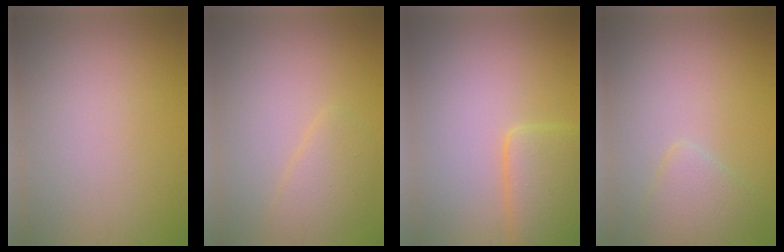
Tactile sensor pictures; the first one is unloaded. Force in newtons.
{"total": 2.5, "press": 2.5, "slide": 0.3}
{"total": 4.7, "press": 4.7, "slide": 0.3}
{"total": 2.7, "press": 2.7, "slide": 0.3}